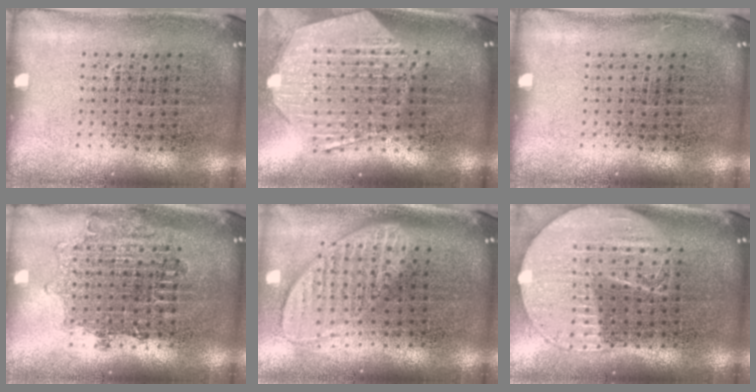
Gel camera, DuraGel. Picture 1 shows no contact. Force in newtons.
{"total": 3.0, "press": 2.4, "slide": 1.8}
{"total": 0.0}
{"total": 1.6, "press": 1.3, "slide": 0.9}
{"total": 2.1, "press": 1.6, "slide": 1.4}
{"total": 2.1, "press": 1.8, "slide": 1.1}